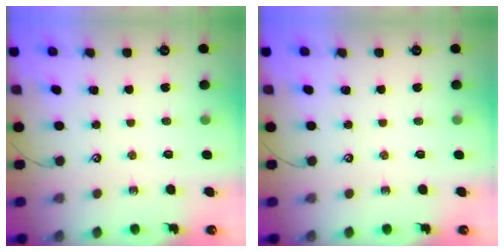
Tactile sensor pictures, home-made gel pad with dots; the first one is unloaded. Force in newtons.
{"total": 0.0}